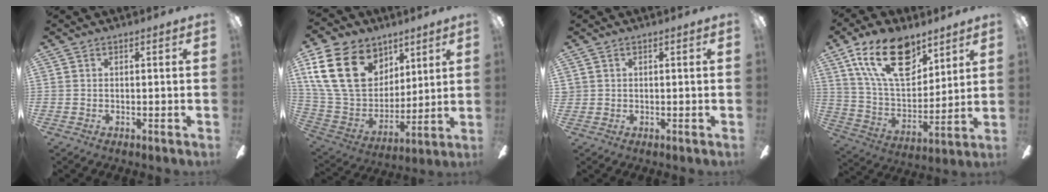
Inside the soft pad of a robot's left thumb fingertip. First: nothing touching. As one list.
[{"total": 23.4, "force": [10.1, 16.6, 13.1], "torque": [-0.277, -0.033, 0.188]}, {"total": 0.7, "force": [0.2, 0.7, 0.0], "torque": [0.000, 0.002, 0.004]}, {"total": 20.9, "force": [11.9, 11.0, 13.2], "torque": [-0.244, -0.050, 0.211]}]